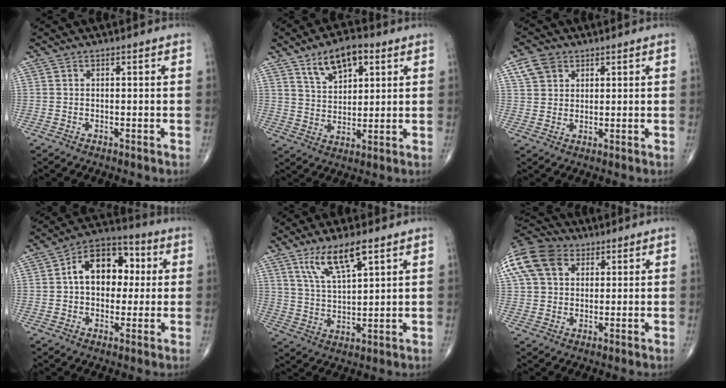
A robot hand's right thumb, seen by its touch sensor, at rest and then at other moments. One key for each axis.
{"total": 10.2, "fx": 5.4, "fy": 5.4, "fz": 6.8, "tx": -0.092, "ty": -0.018, "tz": 0.094}
{"total": 5.1, "fx": 2.7, "fy": 3.8, "fz": 2.1, "tx": -0.027, "ty": -0.005, "tz": 0.054}
{"total": 14.0, "fx": 2.1, "fy": 9.6, "fz": 10.0, "tx": -0.116, "ty": 0.025, "tz": 0.023}
{"total": 10.0, "fx": 5.9, "fy": 2.9, "fz": 7.4, "tx": -0.137, "ty": -0.027, "tz": 0.121}
{"total": 17.5, "fx": 6.8, "fy": 12.6, "fz": 10.0, "tx": -0.233, "ty": 0.037, "tz": 0.120}